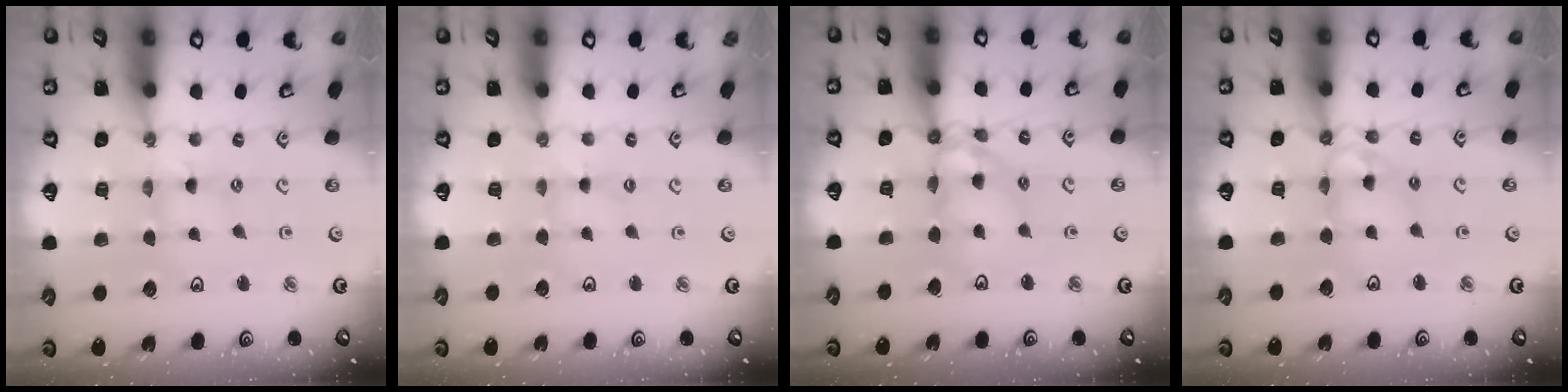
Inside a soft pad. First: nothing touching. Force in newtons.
{"total": 1.6, "press": 1.6, "slide": 0.2}
{"total": 11.5, "press": 11.4, "slide": 1.4}
{"total": 8.5, "press": 8.5, "slide": 0.7}